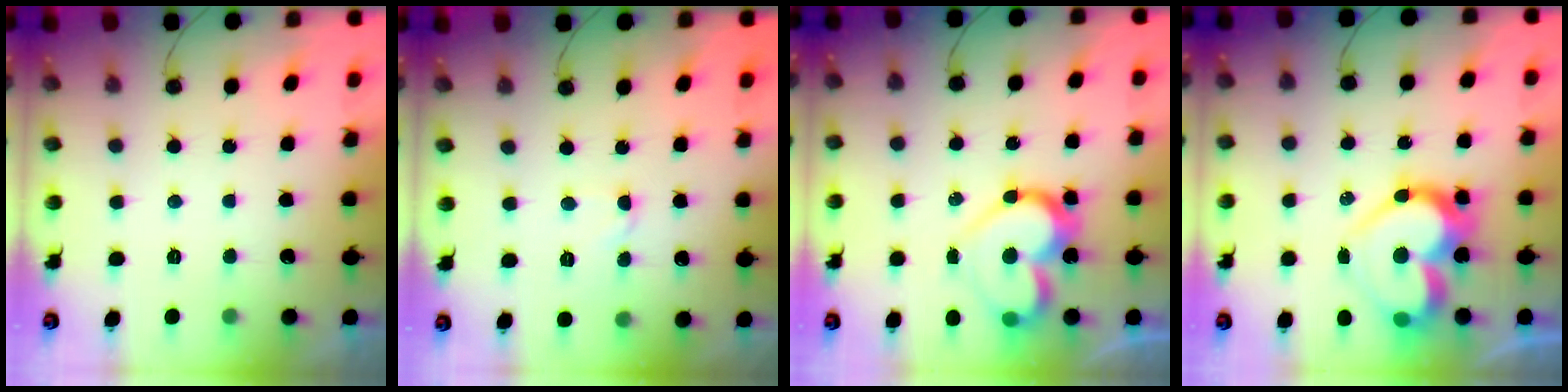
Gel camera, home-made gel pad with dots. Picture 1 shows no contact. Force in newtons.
{"total": 3.2, "press": 3.2, "slide": 0.3}
{"total": 14.8, "press": 14.7, "slide": 1.3}
{"total": 17.6, "press": 17.6, "slide": 1.3}